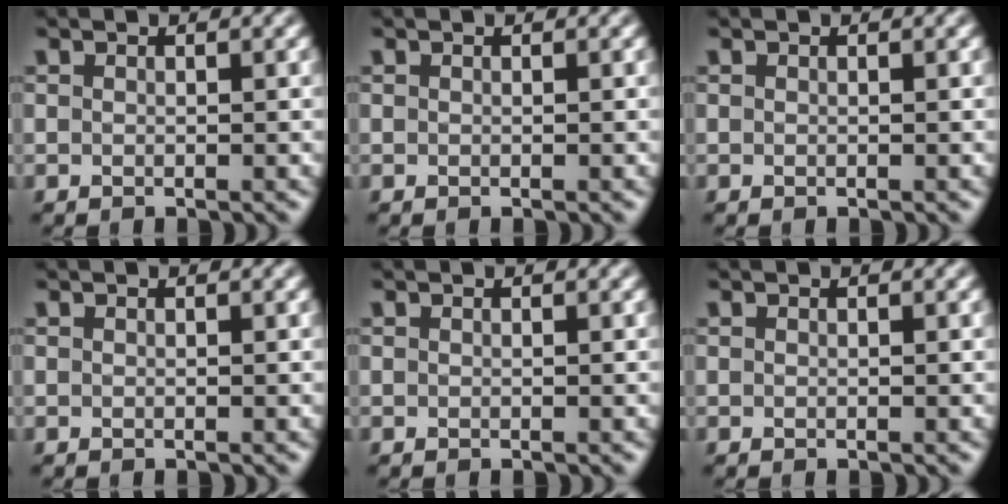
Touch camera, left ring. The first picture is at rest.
{"total": 0.0}
{"total": 0.0}
{"total": 0.0}
{"total": 0.0}
{"total": 0.0}